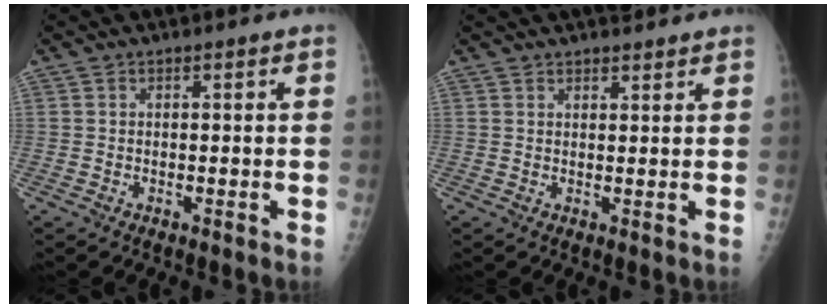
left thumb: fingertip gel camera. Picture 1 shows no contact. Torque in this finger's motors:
{"motor_torque": [0.00, -0.01, -0.10, -0.16, 0.02]}